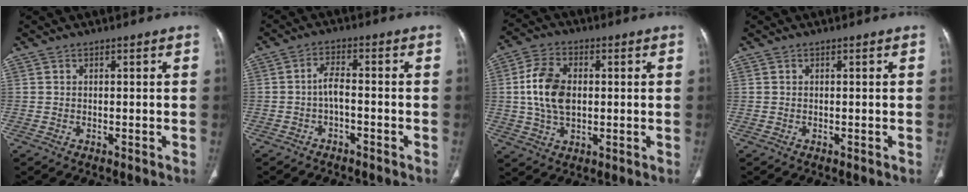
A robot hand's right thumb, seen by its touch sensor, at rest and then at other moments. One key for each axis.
{"total": 3.5, "fx": -1.3, "fy": 1.4, "fz": 2.9, "tx": -0.056, "ty": 0.025, "tz": -0.027}
{"total": 10.4, "fx": 0.7, "fy": 6.8, "fz": 7.9, "tx": -0.148, "ty": 0.006, "tz": 0.014}
{"total": 0.0}